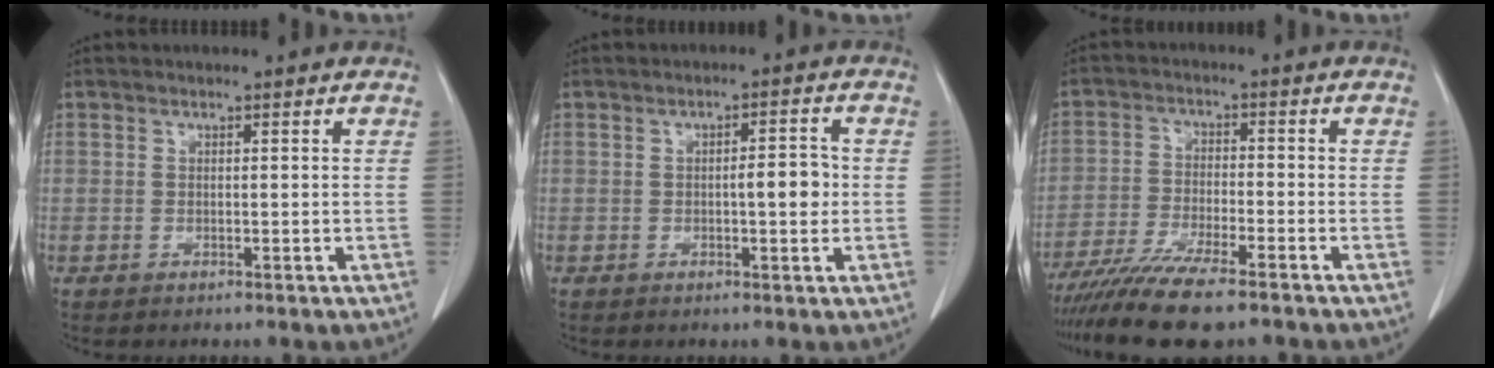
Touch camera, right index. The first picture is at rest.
{"total": 2.7, "force": [0.0, 0.7, 2.6], "torque": [-0.037, 0.003, 0.000]}
{"total": 11.2, "force": [-8.9, 1.2, 6.6], "torque": [-0.112, -0.024, -0.151]}